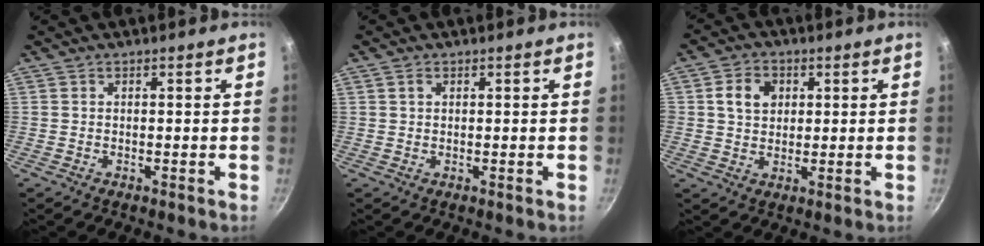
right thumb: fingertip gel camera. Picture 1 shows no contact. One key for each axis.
{"total": 1.2, "fx": 0.6, "fy": 0.9, "fz": 0.7, "tx": -0.011, "ty": 0.001, "tz": 0.010}
{"total": 6.0, "fx": 1.6, "fy": 4.9, "fz": 3.2, "tx": -0.033, "ty": 0.005, "tz": 0.024}